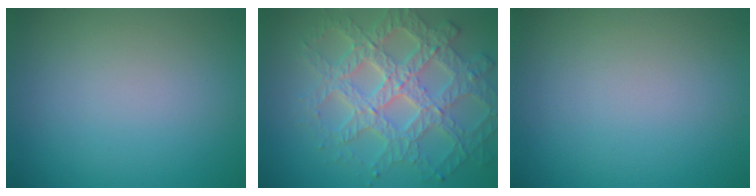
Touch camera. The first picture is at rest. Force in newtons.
{"total": 6.2, "press": 5.6, "slide": 2.6}
{"total": 0.0}